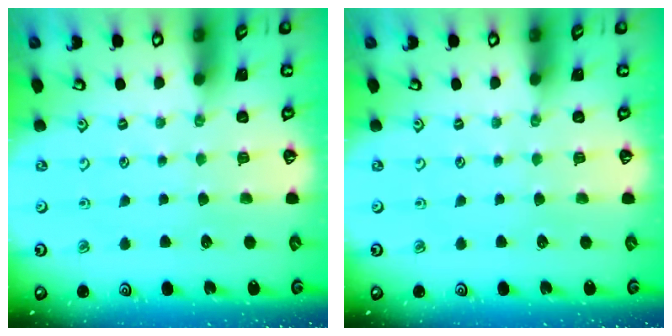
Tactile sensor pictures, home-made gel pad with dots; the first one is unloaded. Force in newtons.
{"total": 0.0}